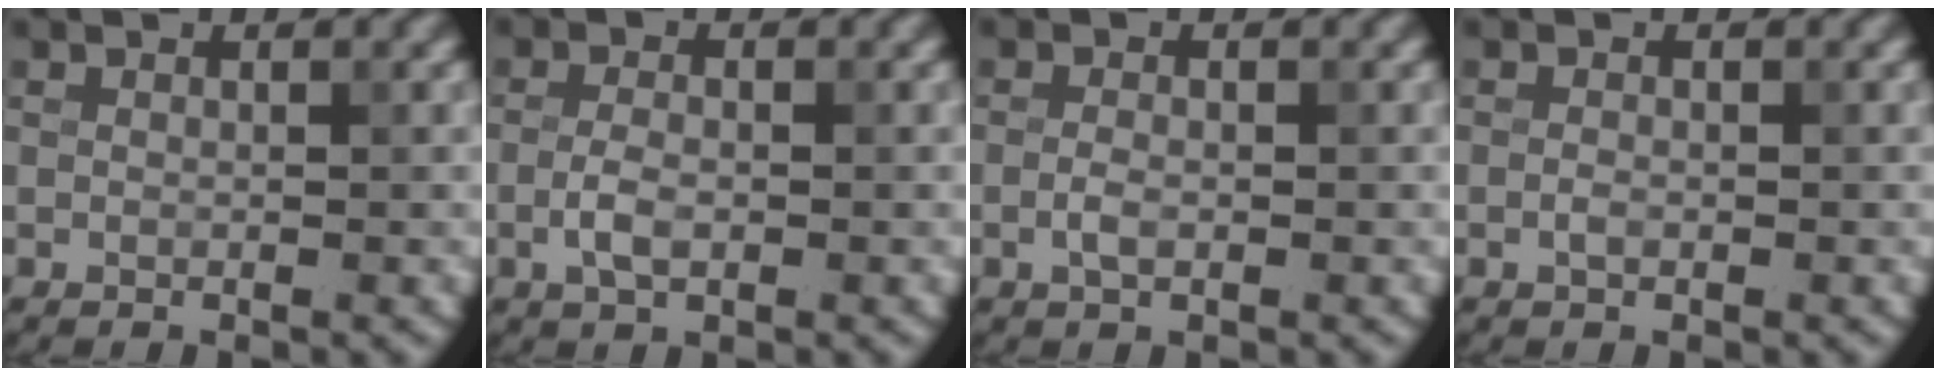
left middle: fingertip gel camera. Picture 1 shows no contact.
{"total": 2.1, "force": [-0.6, 1.0, 1.8], "torque": [-0.038, 0.000, -0.016]}
{"total": 1.3, "force": [-0.4, 0.6, 1.1], "torque": [-0.025, -0.001, -0.011]}
{"total": 0.7, "force": [-0.3, 0.4, 0.5], "torque": [-0.012, 0.000, -0.006]}